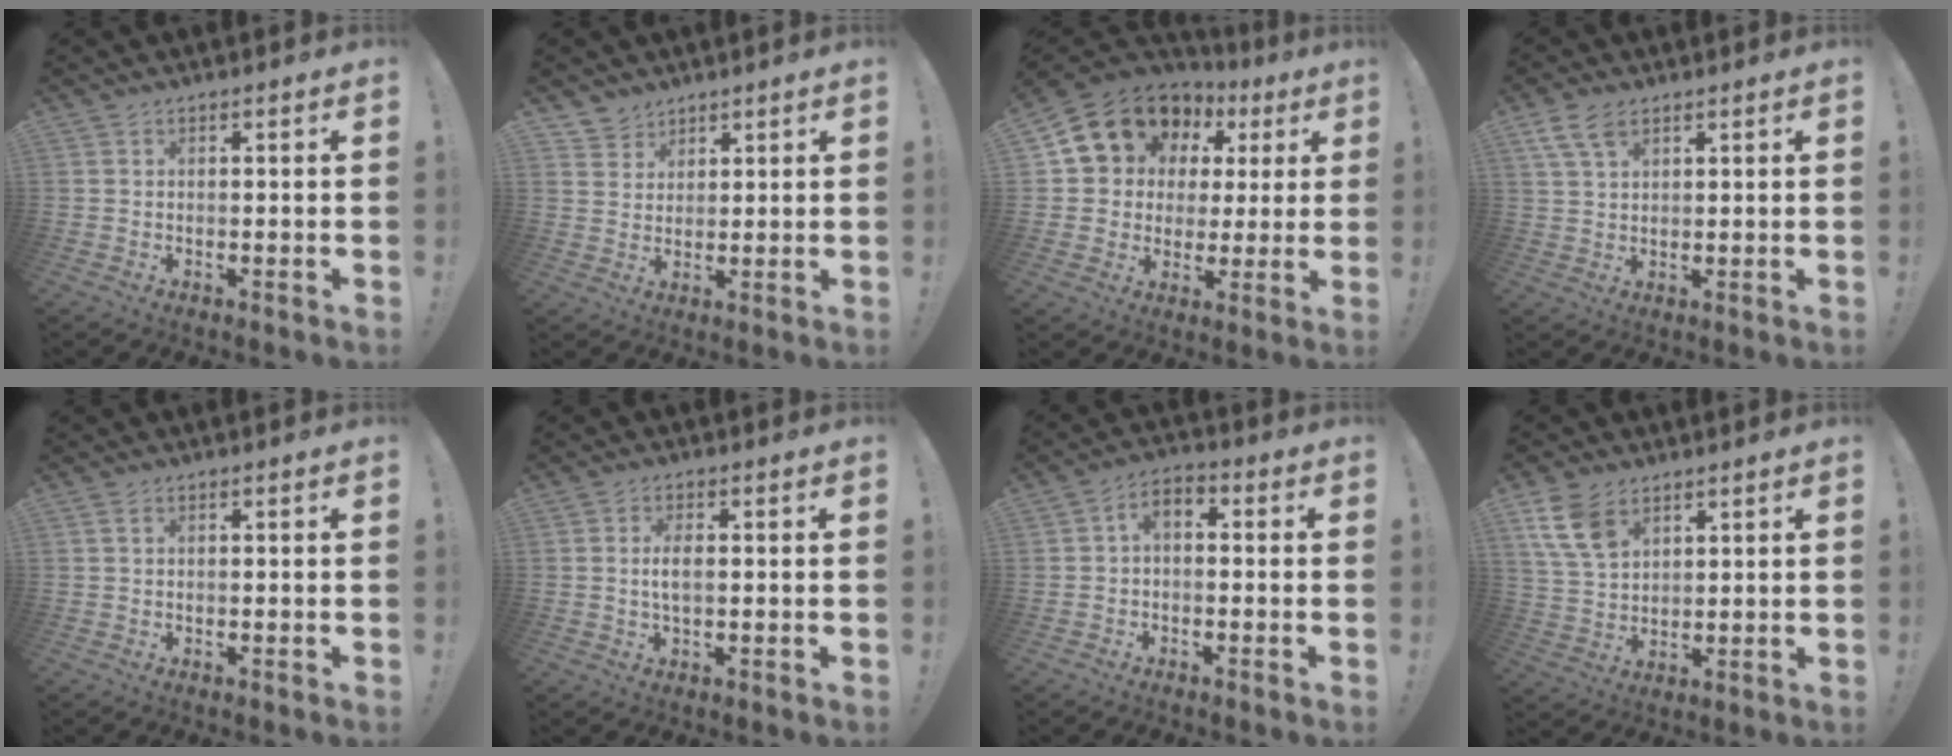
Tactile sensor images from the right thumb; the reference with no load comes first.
{"total": 4.4, "force": [3.4, 2.8, -0.1], "torque": [0.000, -0.025, 0.066]}
{"total": 13.5, "force": [7.1, 10.6, 4.2], "torque": [-0.069, -0.043, 0.151]}
{"total": 6.8, "force": [4.1, 3.6, 4.1], "torque": [-0.079, -0.006, 0.081]}
{"total": 1.1, "force": [0.5, 0.5, 0.8], "torque": [-0.022, 0.004, 0.011]}
{"total": 3.8, "force": [0.1, 1.4, 3.6], "torque": [-0.068, 0.001, -0.002]}
{"total": 3.8, "force": [-0.9, 2.3, 2.9], "torque": [-0.062, 0.006, -0.017]}
{"total": 10.3, "force": [5.8, 6.2, 5.8], "torque": [-0.120, -0.018, 0.117]}